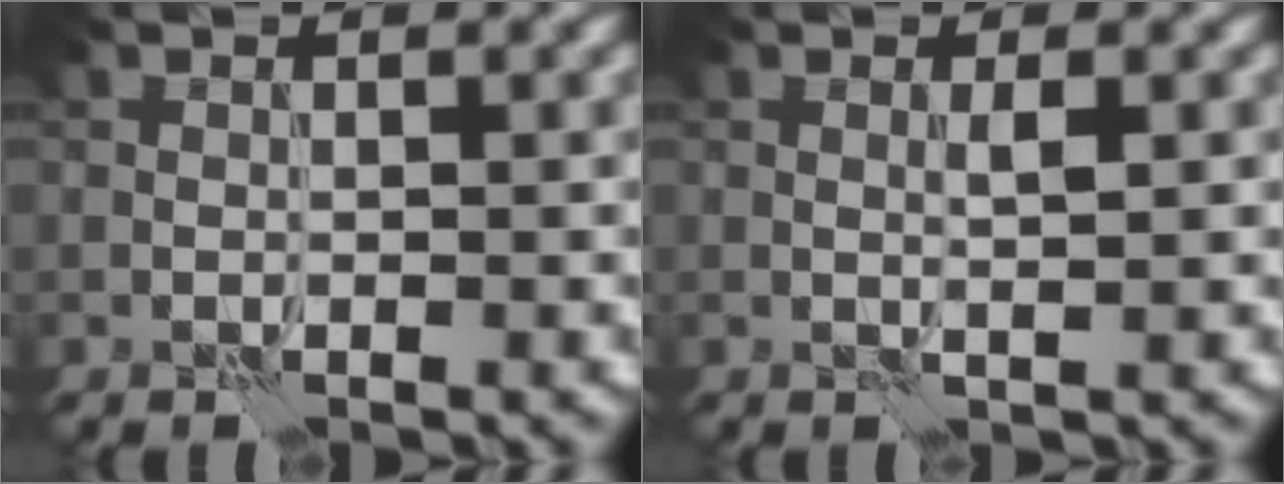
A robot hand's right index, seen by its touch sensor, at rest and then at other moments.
{"total": 1.1, "force": [0.1, -0.1, 1.1], "torque": [-0.020, 0.000, 0.002]}